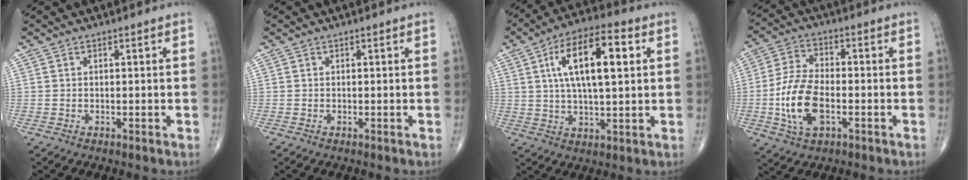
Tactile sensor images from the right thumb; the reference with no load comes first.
{"total": 0.0}
{"total": 15.2, "force": [4.0, 5.8, 13.5], "torque": [-0.224, 0.009, 0.062]}
{"total": 12.1, "force": [-2.9, 6.3, 9.9], "torque": [-0.200, 0.012, -0.056]}